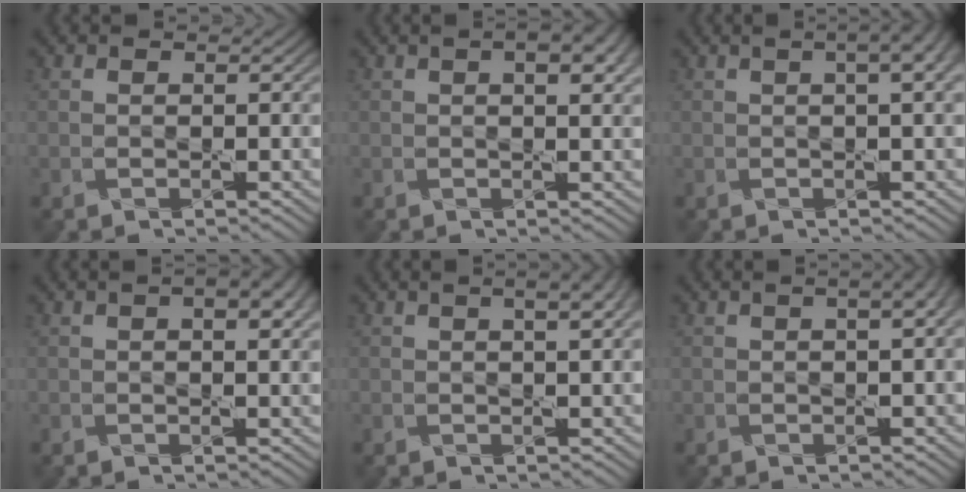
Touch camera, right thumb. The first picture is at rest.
{"total": 4.9, "force": [2.1, 1.7, 4.1], "torque": [-0.056, -0.001, 0.024]}
{"total": 5.4, "force": [1.9, 1.8, 4.8], "torque": [-0.049, 0.017, 0.007]}
{"total": 4.3, "force": [1.8, 1.5, 3.5], "torque": [-0.052, 0.000, 0.020]}
{"total": 4.3, "force": [1.8, 1.3, 3.7], "torque": [-0.043, 0.009, 0.006]}
{"total": 3.8, "force": [1.3, 1.4, 3.3], "torque": [-0.037, 0.016, -0.002]}